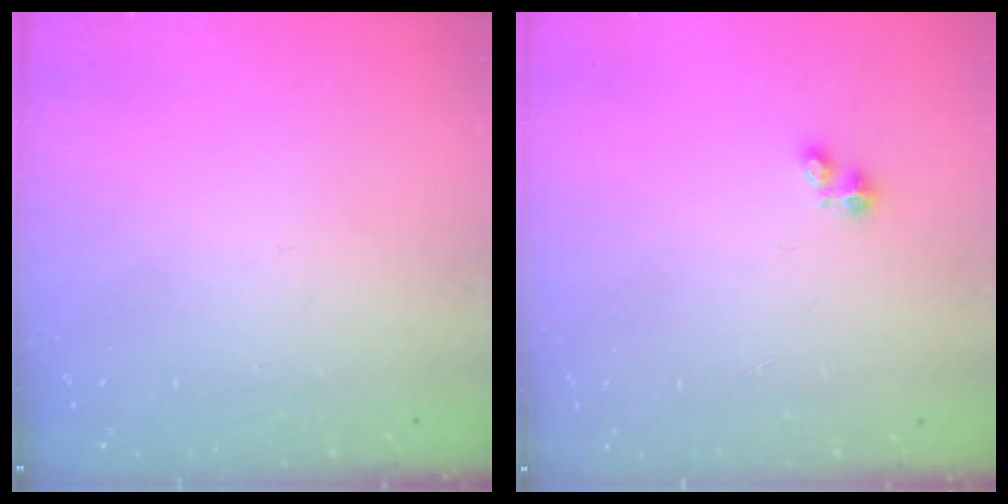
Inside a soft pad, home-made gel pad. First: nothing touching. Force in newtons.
{"total": 1.9, "press": 1.8, "slide": 0.2}